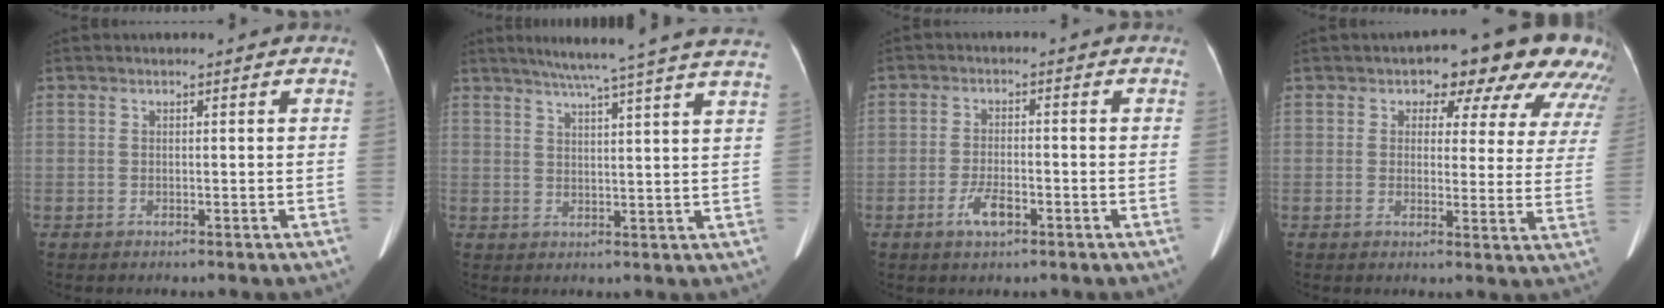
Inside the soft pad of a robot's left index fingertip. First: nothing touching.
{"total": 19.0, "force": [16.2, -1.3, 9.8], "torque": [-0.151, -0.008, 0.200]}
{"total": 4.0, "force": [-2.3, 1.3, 3.0], "torque": [-0.061, -0.001, -0.039]}
{"total": 14.0, "force": [9.8, 6.3, 7.8], "torque": [-0.062, 0.015, 0.087]}